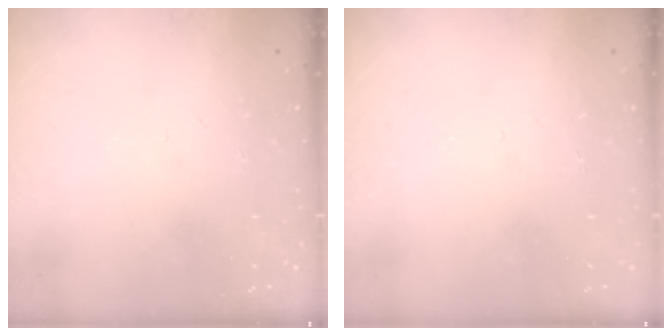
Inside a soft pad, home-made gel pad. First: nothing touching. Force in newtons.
{"total": 0.0}